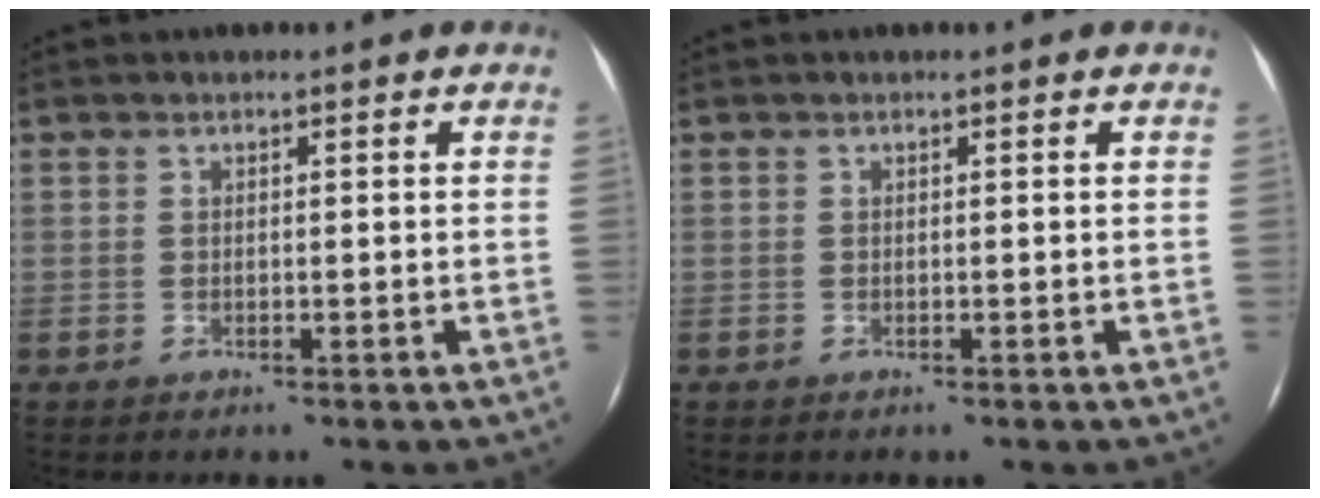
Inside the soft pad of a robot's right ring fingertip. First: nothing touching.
{"total": 0.0}